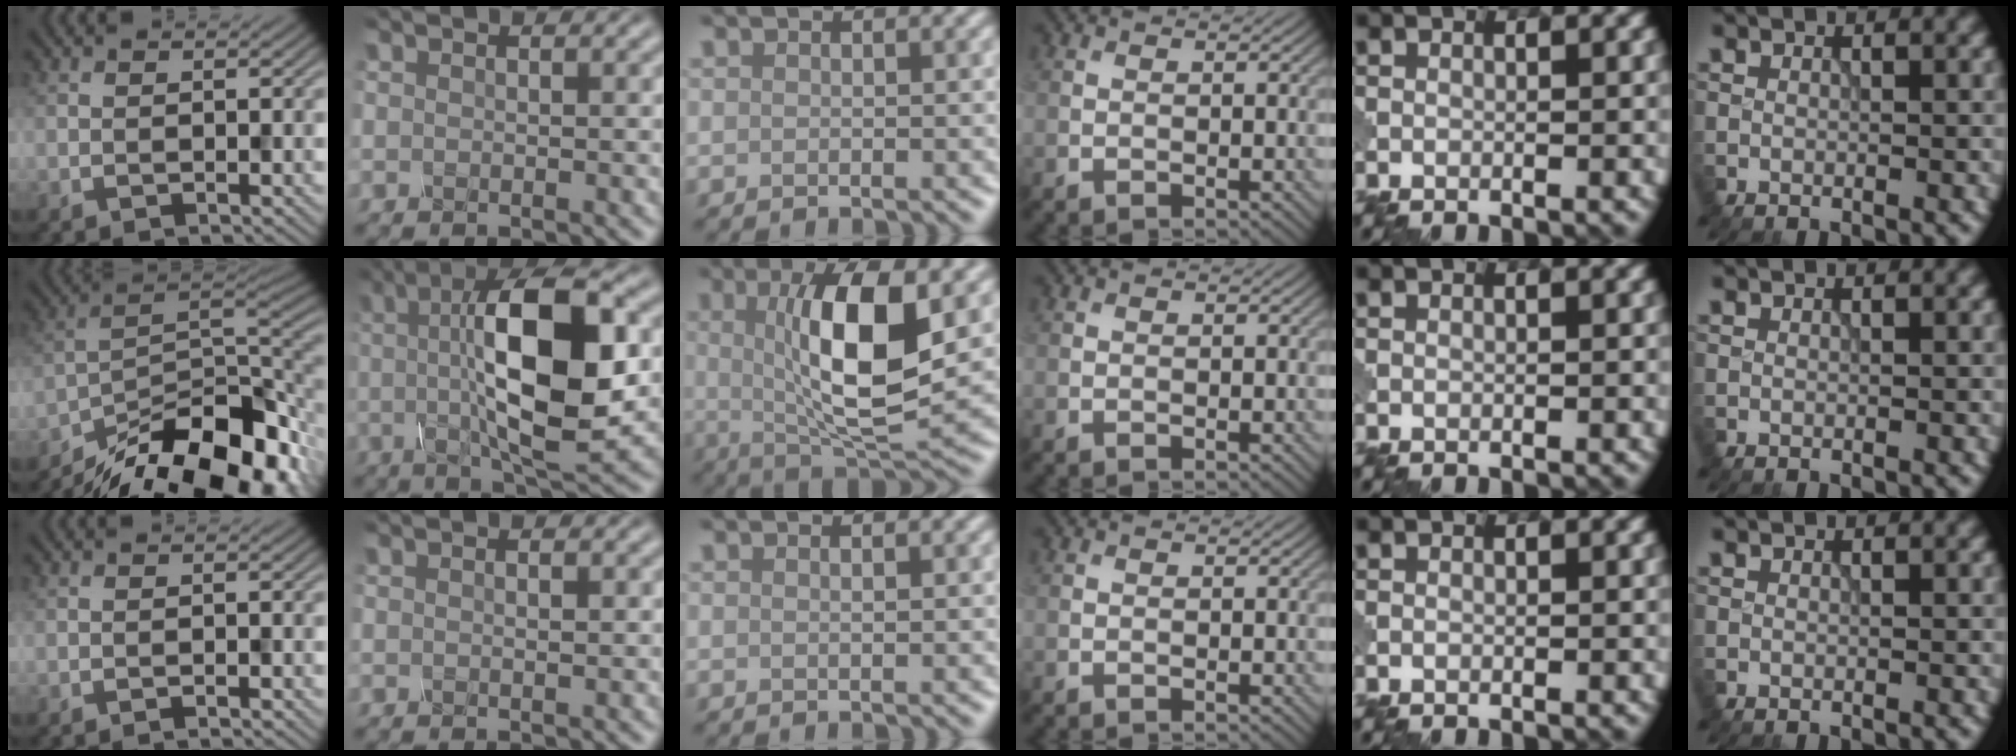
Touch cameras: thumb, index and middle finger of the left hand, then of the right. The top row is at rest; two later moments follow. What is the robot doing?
{"motion": "assemble", "object": "glue stick"}